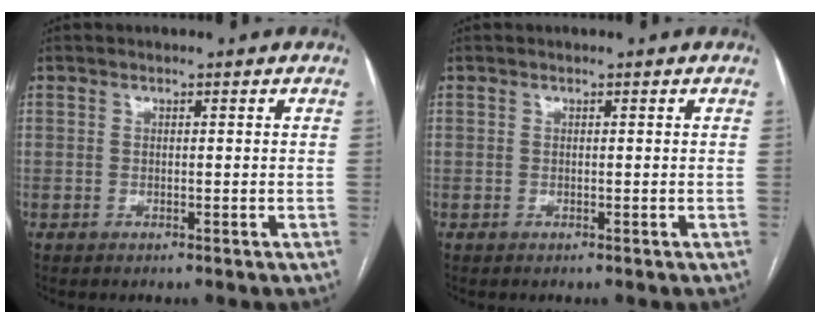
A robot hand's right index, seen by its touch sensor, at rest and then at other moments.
{"total": 0.0}